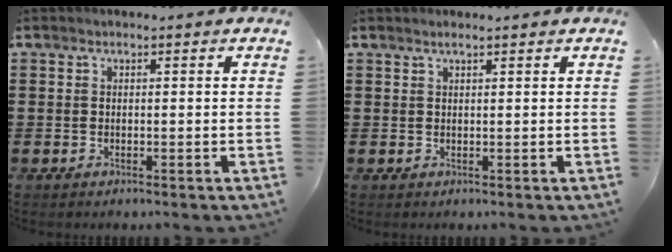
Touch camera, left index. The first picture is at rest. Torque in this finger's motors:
{"motor_torque": [0.05, 0.01, 0.06, 0.00]}